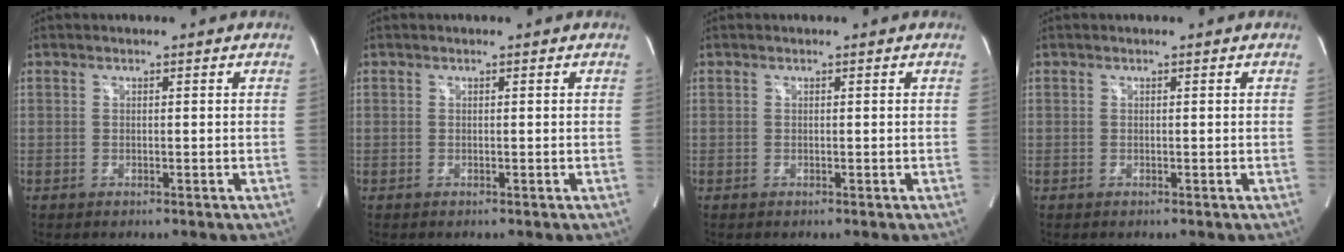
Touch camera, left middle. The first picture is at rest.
{"total": 0.0}
{"total": 0.0}
{"total": 0.0}